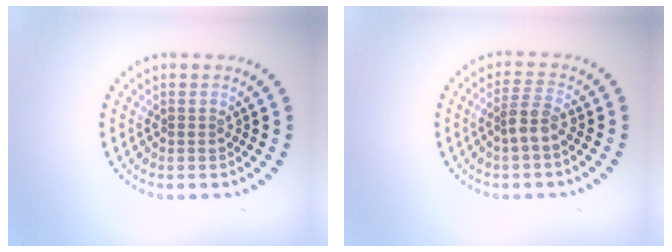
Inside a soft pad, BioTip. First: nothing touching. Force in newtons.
{"total": 2.2, "press": 1.6, "slide": 1.4}